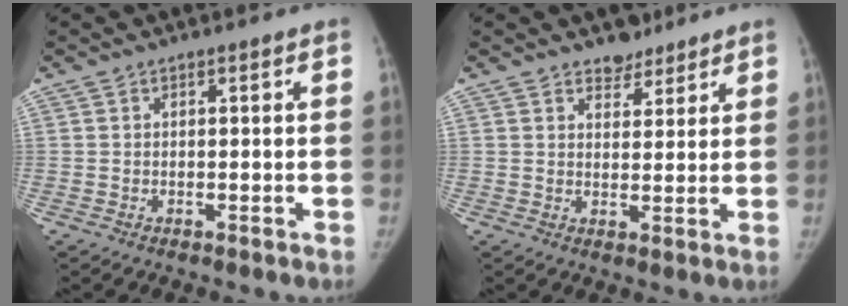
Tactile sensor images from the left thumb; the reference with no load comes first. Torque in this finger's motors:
{"motor_torque": [-0.31, -0.18, -0.17, 0.39, -0.05]}